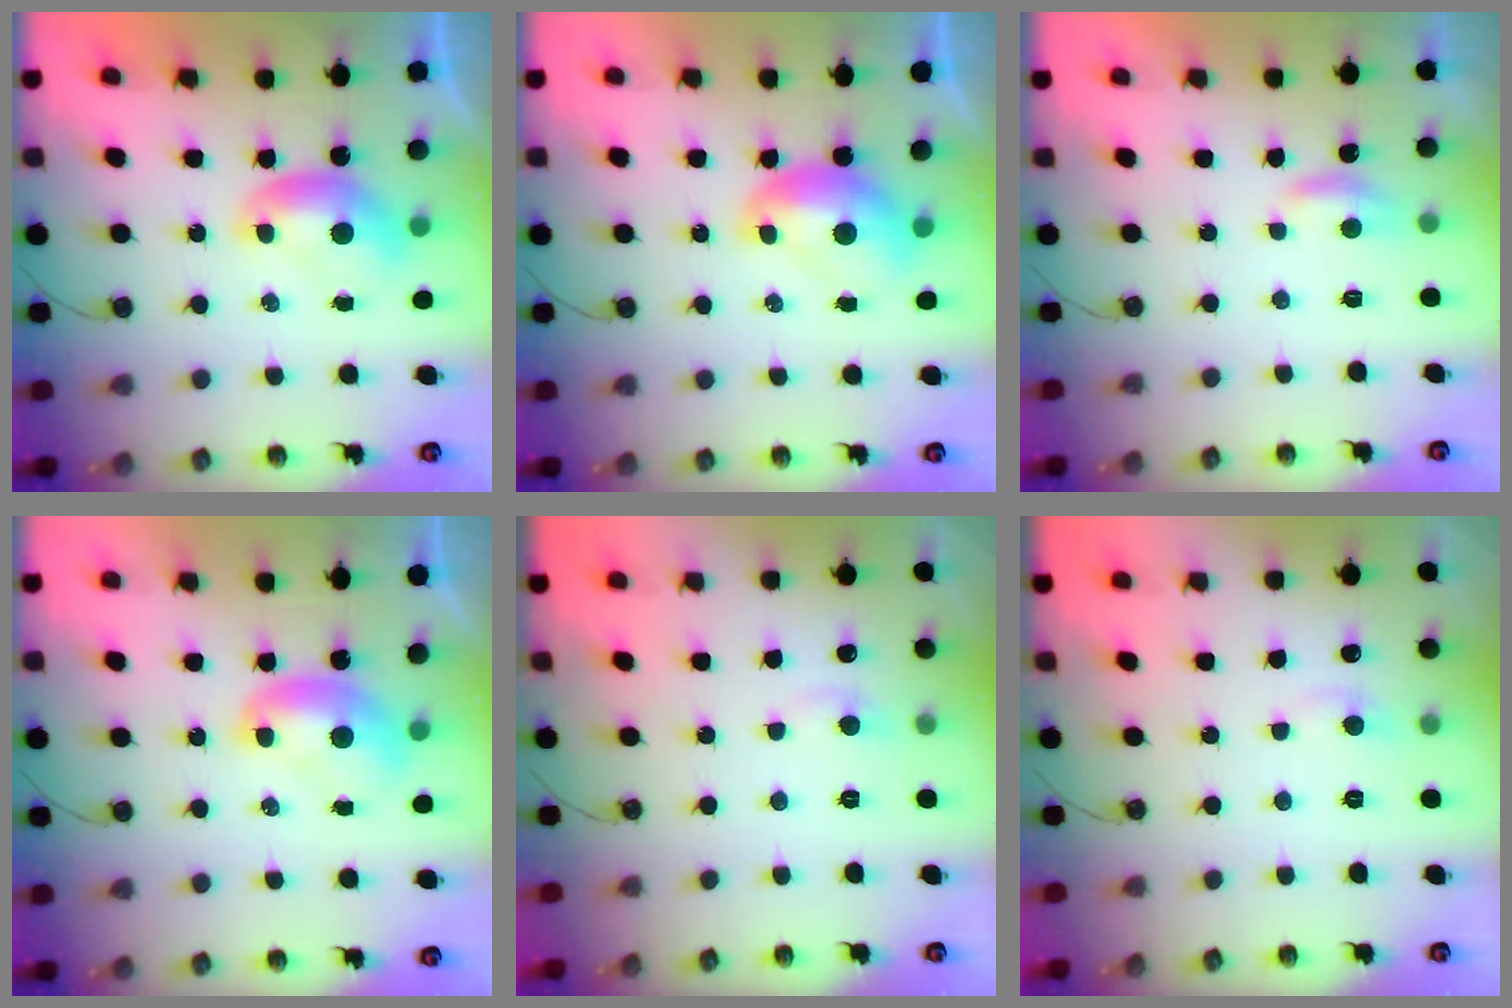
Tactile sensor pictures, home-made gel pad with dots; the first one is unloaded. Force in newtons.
{"total": 2.1, "press": 2.1, "slide": 0.3}
{"total": 1.3, "press": 1.2, "slide": 0.5}
{"total": 1.9, "press": 1.9, "slide": 0.2}
{"total": 1.1, "press": 0.8, "slide": 0.7}
{"total": 1.1, "press": 0.8, "slide": 0.7}